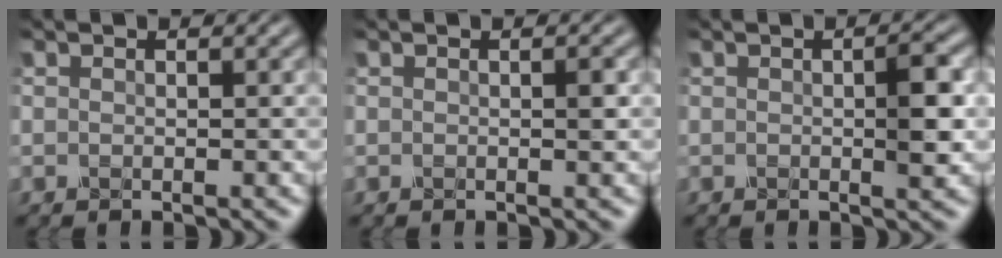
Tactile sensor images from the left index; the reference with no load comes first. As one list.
[{"total": 0.7, "force": [0.0, 0.0, 0.7], "torque": [-0.009, 0.000, 0.000]}, {"total": 2.6, "force": [0.1, 0.4, 2.5], "torque": [-0.036, 0.000, 0.000]}]